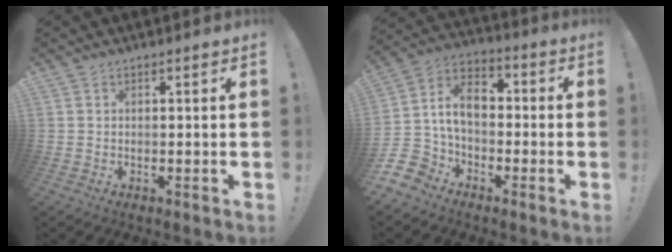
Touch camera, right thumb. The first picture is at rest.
{"total": 10.8, "force": [-0.1, 8.5, 6.6], "torque": [-0.125, 0.011, 0.006]}